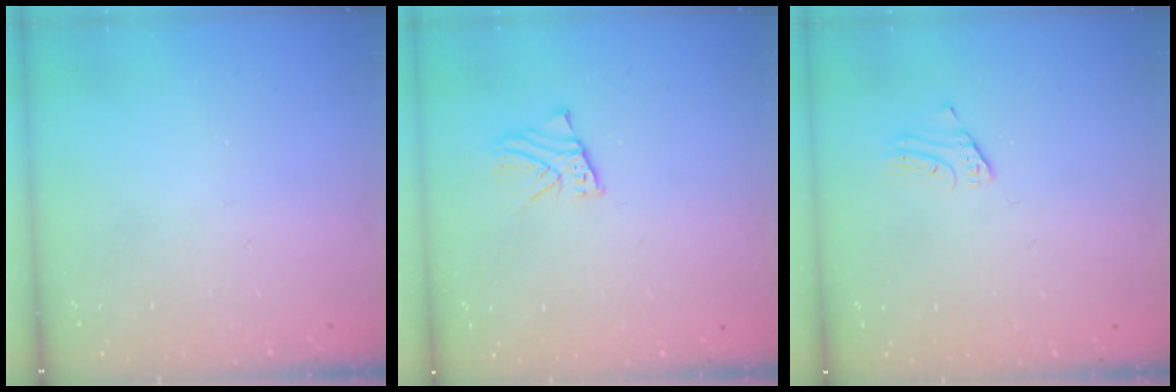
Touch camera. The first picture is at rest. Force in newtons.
{"total": 2.3, "press": 2.3, "slide": 0.1}
{"total": 2.3, "press": 2.3, "slide": 0.2}